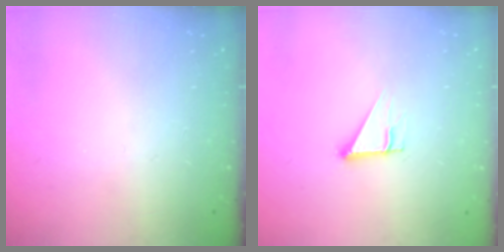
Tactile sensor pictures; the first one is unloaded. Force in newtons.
{"total": 2.7, "press": 2.7, "slide": 0.0}